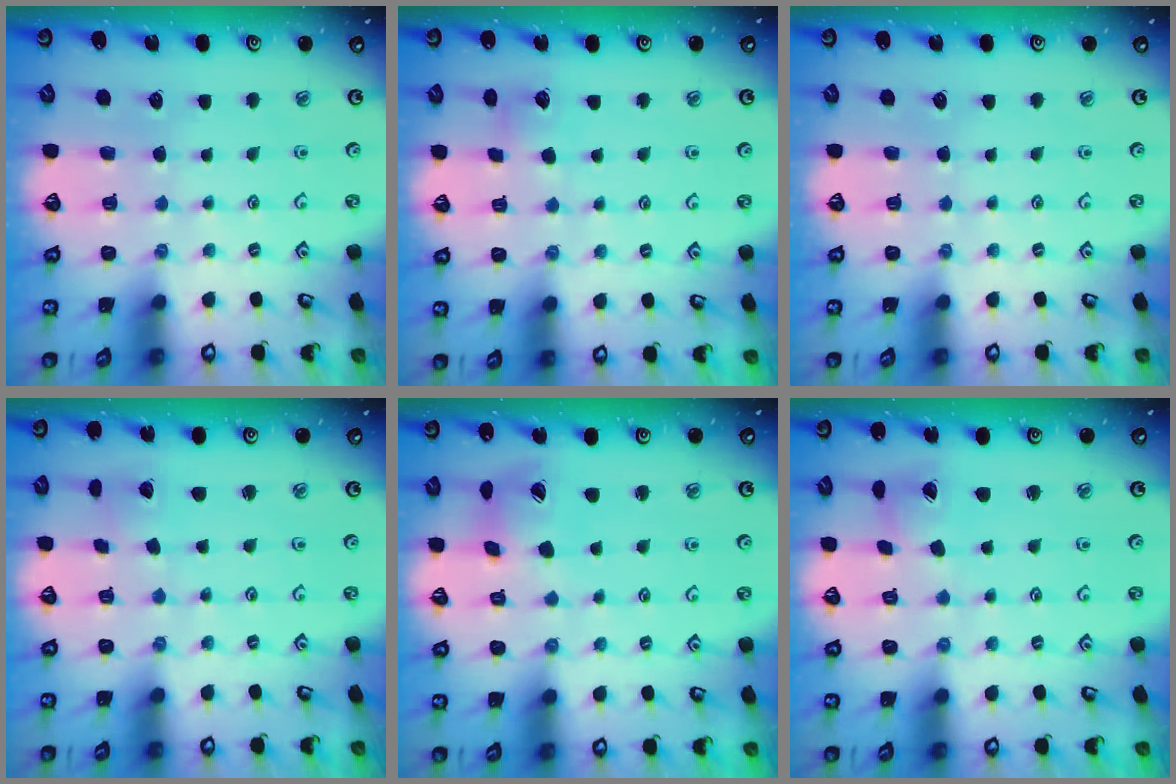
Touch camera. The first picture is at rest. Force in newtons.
{"total": 4.2, "press": 4.2, "slide": 0.6}
{"total": 0.0}
{"total": 1.9, "press": 1.9, "slide": 0.1}
{"total": 8.8, "press": 8.7, "slide": 1.2}
{"total": 5.2, "press": 5.2, "slide": 0.2}